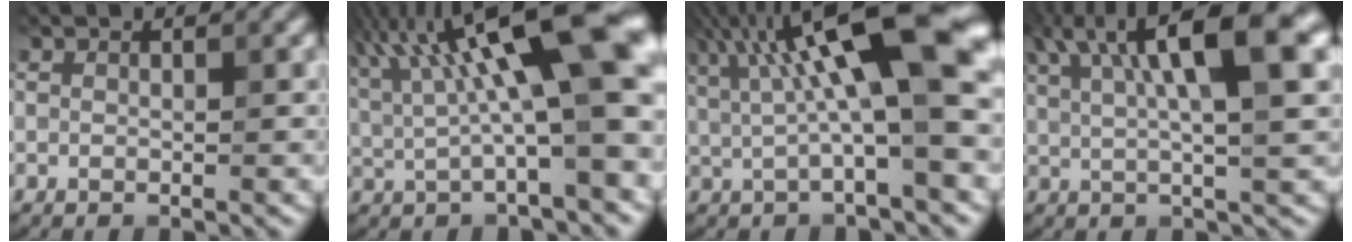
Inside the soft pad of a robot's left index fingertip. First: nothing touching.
{"total": 13.7, "force": [3.0, 3.3, 13.0], "torque": [-0.204, 0.022, 0.060]}
{"total": 12.4, "force": [2.8, 3.2, 11.6], "torque": [-0.182, 0.017, 0.055]}
{"total": 10.5, "force": [3.9, 2.5, 9.5], "torque": [-0.135, 0.018, 0.071]}